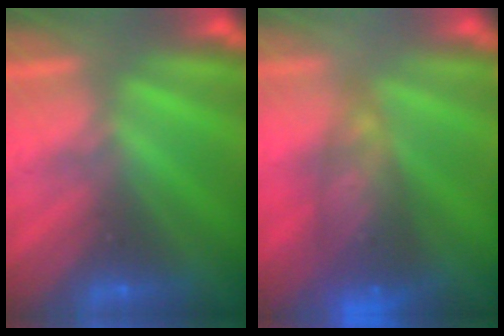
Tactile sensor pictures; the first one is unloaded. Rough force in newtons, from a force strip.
{"total": 7.6}